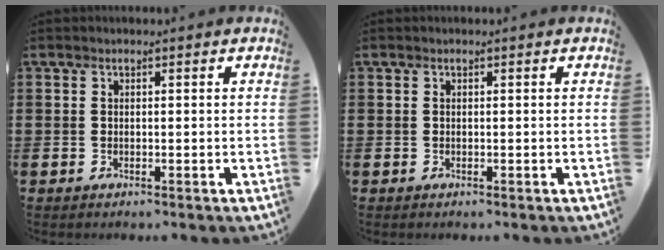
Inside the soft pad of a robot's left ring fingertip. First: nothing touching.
{"total": 0.0}